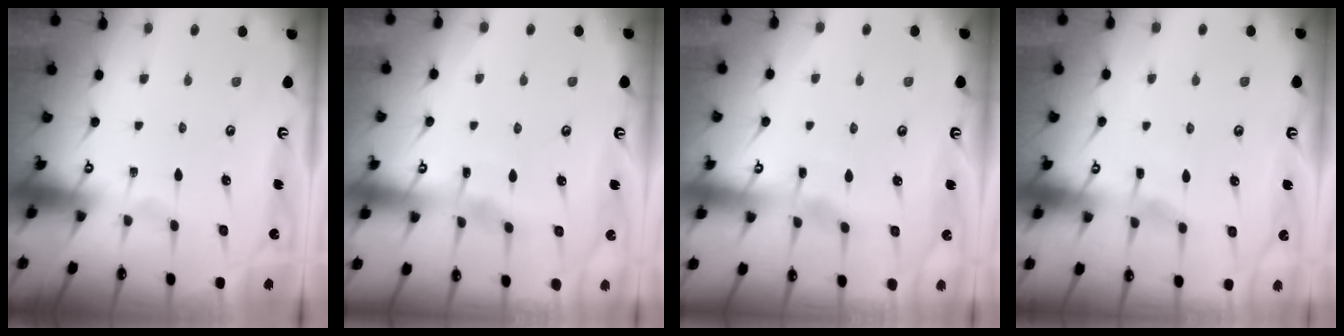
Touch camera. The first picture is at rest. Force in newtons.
{"total": 3.2, "press": 3.2, "slide": 0.4}
{"total": 3.2, "press": 3.1, "slide": 0.4}
{"total": 2.9, "press": 2.9, "slide": 0.4}